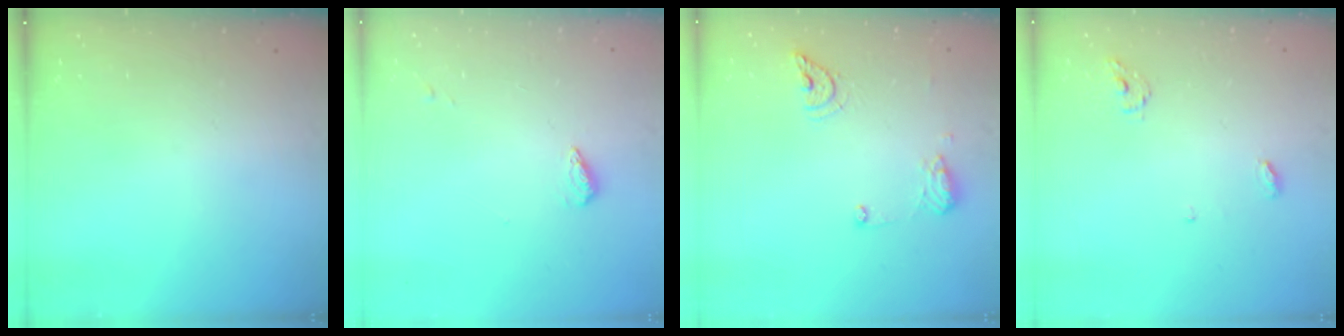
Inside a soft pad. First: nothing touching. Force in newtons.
{"total": 3.4, "press": 3.4, "slide": 0.5}
{"total": 9.6, "press": 9.5, "slide": 1.4}
{"total": 3.5, "press": 3.5, "slide": 0.3}